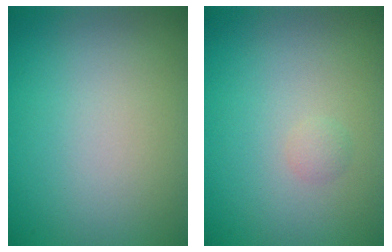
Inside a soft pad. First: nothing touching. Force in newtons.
{"total": 0.7, "press": 0.7, "slide": 0.0}